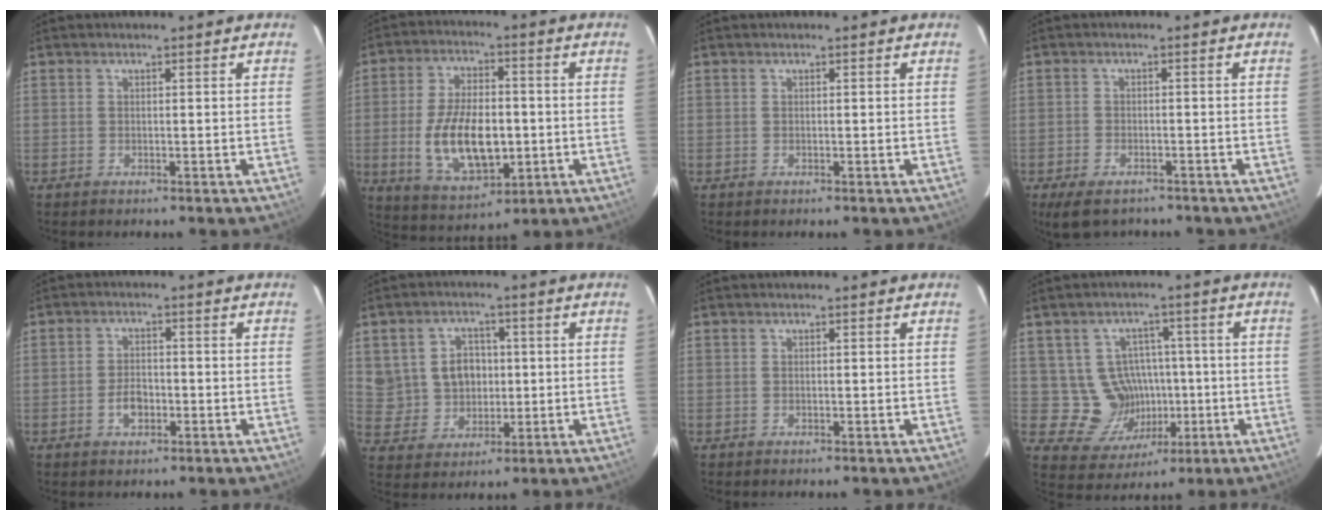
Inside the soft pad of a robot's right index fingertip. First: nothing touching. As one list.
[{"total": 14.5, "force": [-2.3, 7.4, 12.3], "torque": [-0.241, -0.003, -0.025]}, {"total": 0.0}, {"total": 6.5, "force": [-4.9, 3.2, 2.9], "torque": [-0.073, -0.014, -0.077]}, {"total": 3.7, "force": [-1.4, 2.4, 2.5], "torque": [-0.048, 0.003, -0.022]}, {"total": 9.1, "force": [1.4, 8.3, 3.3], "torque": [-0.084, 0.022, 0.042]}, {"total": 0.0}, {"total": 9.7, "force": [-0.6, 9.4, 2.6], "torque": [-0.064, 0.024, 0.013]}]